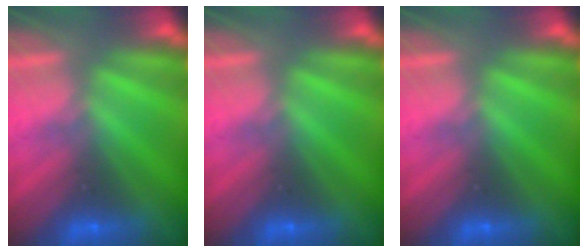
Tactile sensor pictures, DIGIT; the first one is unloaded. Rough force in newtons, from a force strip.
{"total": 0.0}
{"total": 0.0}